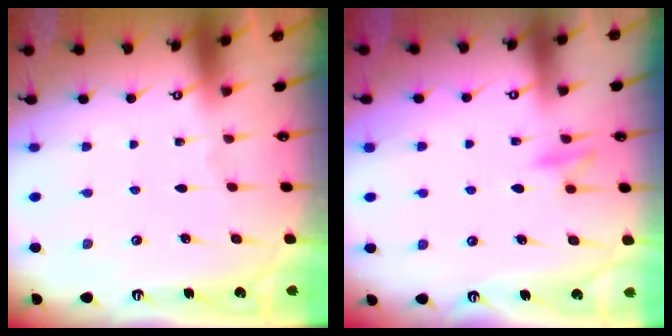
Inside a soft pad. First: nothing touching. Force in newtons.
{"total": 8.9, "press": 8.9, "slide": 0.9}